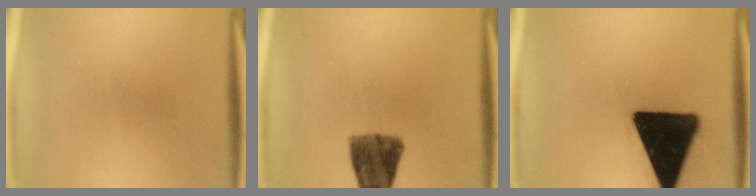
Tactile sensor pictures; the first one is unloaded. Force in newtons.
{"total": 8.4}
{"total": 20.0}